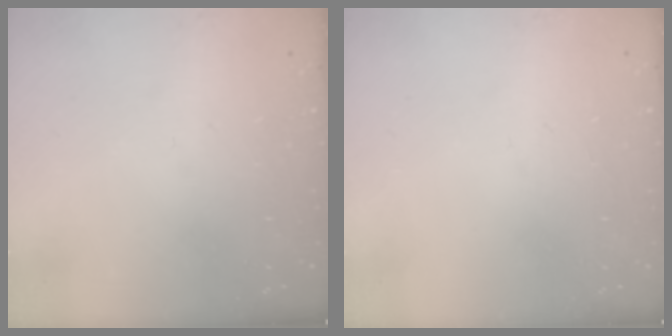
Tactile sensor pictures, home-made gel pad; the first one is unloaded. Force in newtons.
{"total": 0.0}